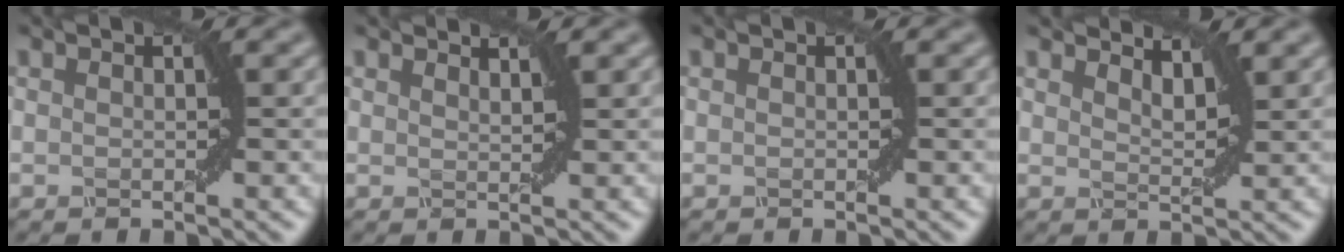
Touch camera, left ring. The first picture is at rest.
{"total": 1.5, "force": [1.4, 0.2, 0.2], "torque": [0.005, -0.003, 0.017]}
{"total": 0.0}
{"total": 2.5, "force": [2.4, 0.3, 0.5], "torque": [-0.012, -0.002, 0.035]}